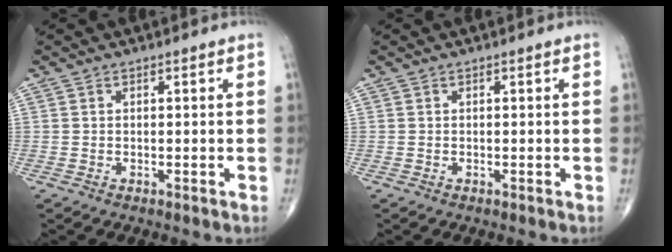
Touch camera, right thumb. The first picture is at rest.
{"total": 0.0}